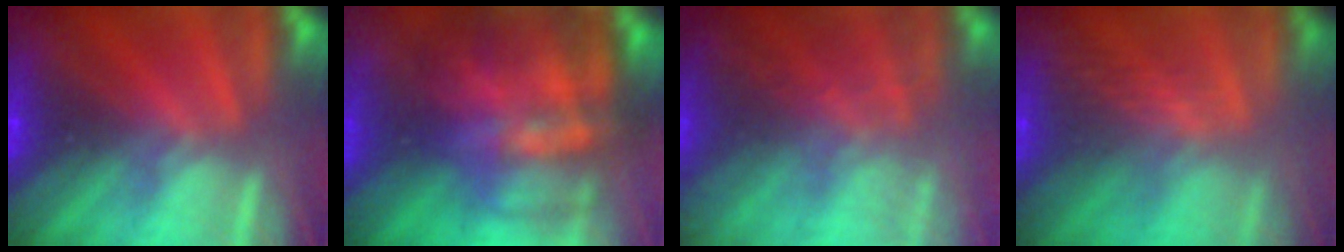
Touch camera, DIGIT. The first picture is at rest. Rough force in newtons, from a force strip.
{"total": 8.4}
{"total": 7.1}
{"total": 2.4}